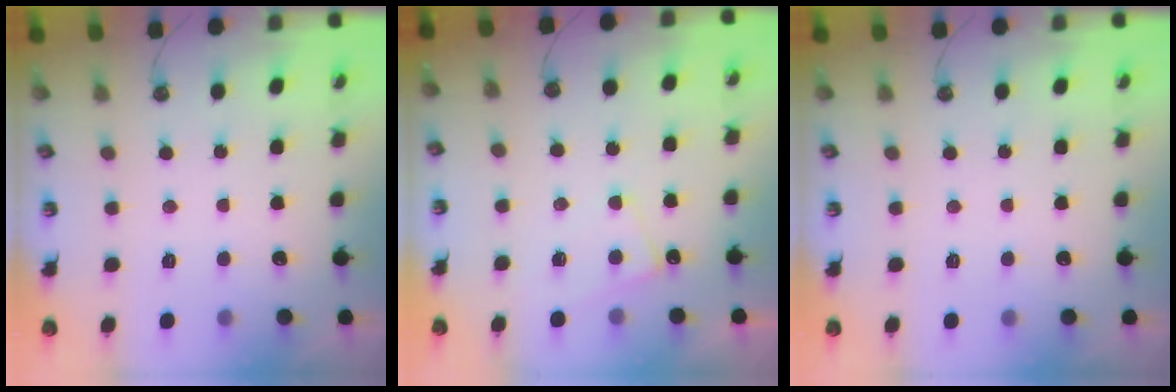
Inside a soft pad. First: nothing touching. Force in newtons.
{"total": 1.5, "press": 1.4, "slide": 0.4}
{"total": 0.0}